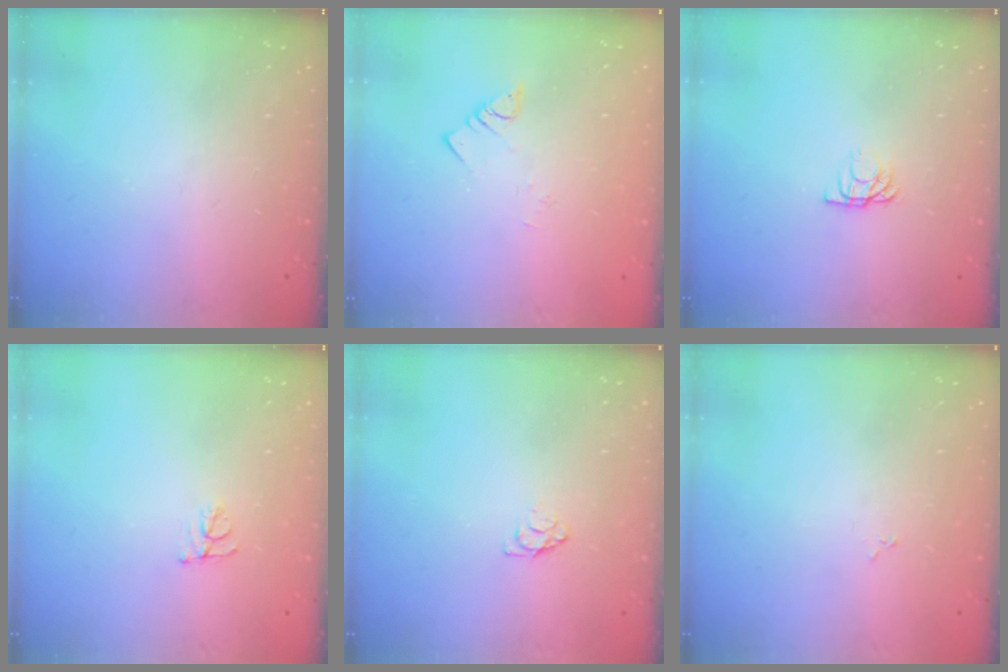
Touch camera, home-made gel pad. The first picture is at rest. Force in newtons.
{"total": 1.9, "press": 1.9, "slide": 0.1}
{"total": 4.1, "press": 4.1, "slide": 0.6}
{"total": 5.6, "press": 5.5, "slide": 0.6}
{"total": 3.7, "press": 3.7, "slide": 0.4}
{"total": 1.9, "press": 1.9, "slide": 0.3}